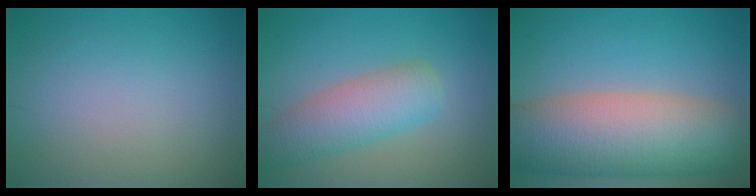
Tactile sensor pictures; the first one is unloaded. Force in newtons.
{"total": 5.3, "press": 5.3, "slide": 0.4}
{"total": 12.3, "press": 12.2, "slide": 0.9}